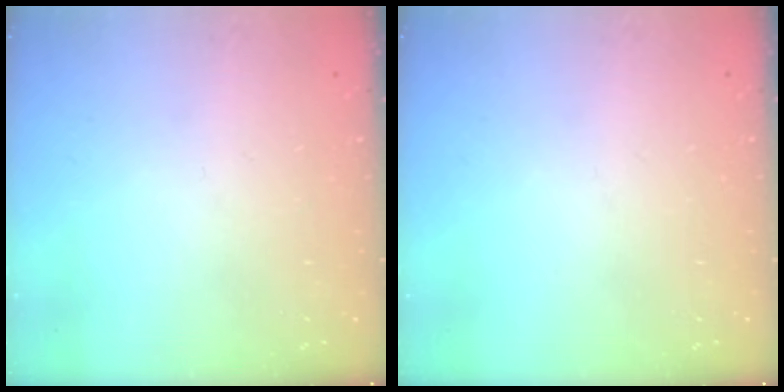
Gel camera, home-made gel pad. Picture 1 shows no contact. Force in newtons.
{"total": 0.0}